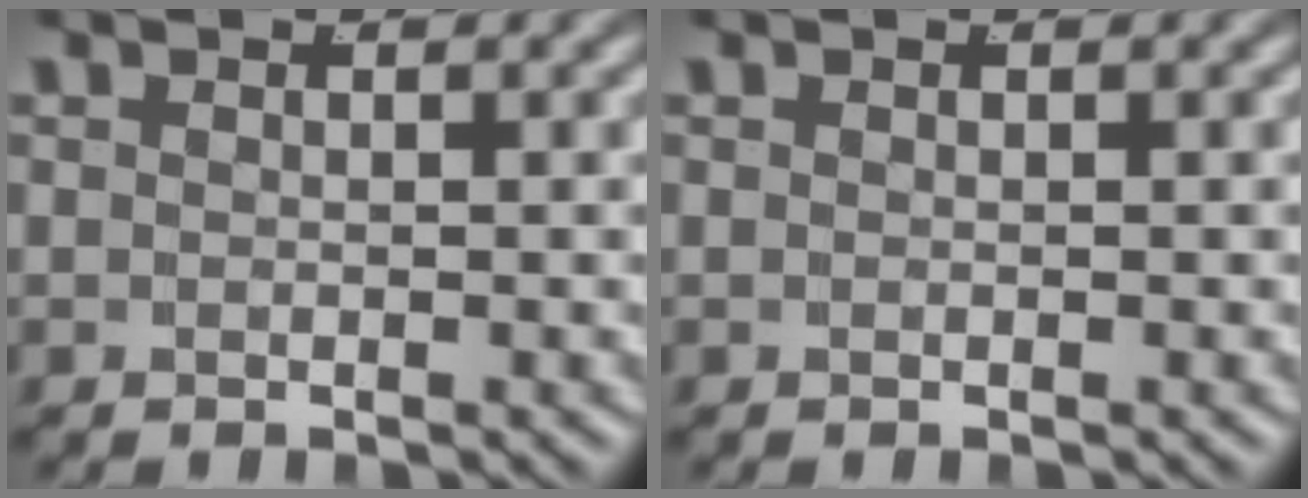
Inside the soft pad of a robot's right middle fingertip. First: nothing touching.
{"total": 0.0}